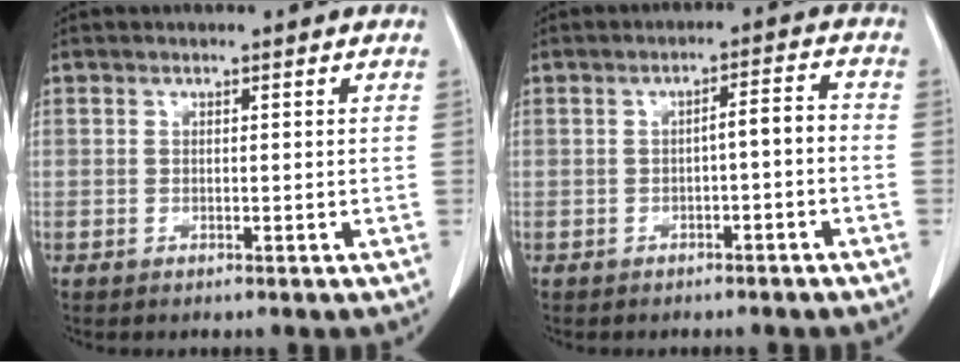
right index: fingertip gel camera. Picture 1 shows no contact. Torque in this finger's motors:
{"motor_torque": [0.37, -0.30, 0.15, 0.05]}